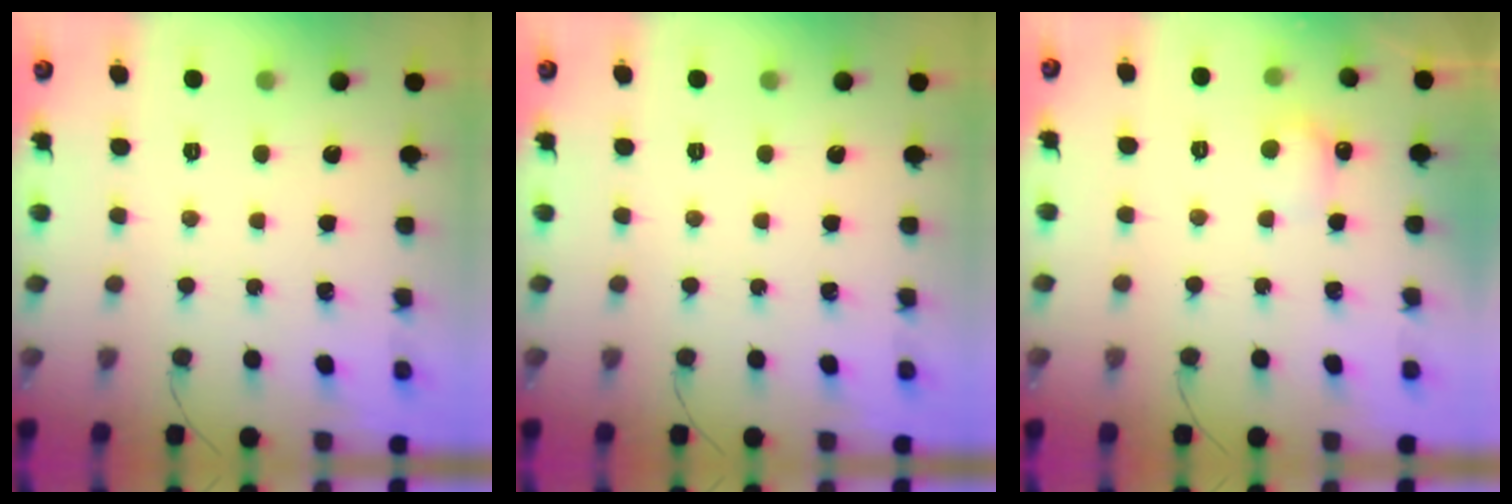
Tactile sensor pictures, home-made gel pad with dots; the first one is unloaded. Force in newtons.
{"total": 0.0}
{"total": 5.1, "press": 4.9, "slide": 1.3}